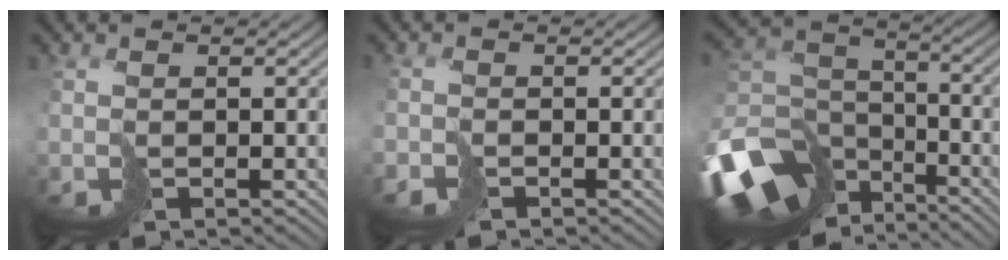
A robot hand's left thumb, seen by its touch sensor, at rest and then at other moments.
{"total": 1.3, "force": [-1.2, 0.4, 0.3], "torque": [-0.011, -0.005, -0.028]}
{"total": 15.4, "force": [-9.0, 10.1, 7.3], "torque": [-0.236, -0.040, -0.145]}